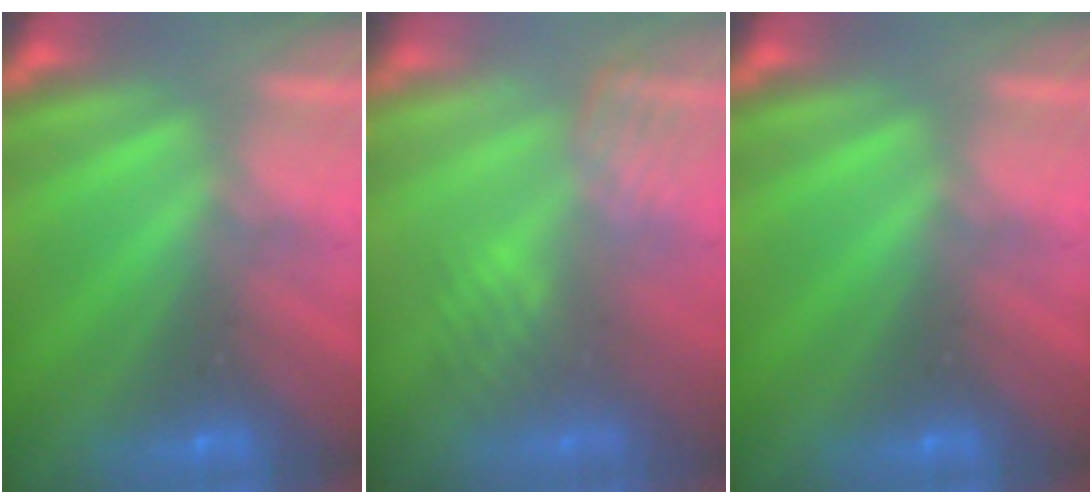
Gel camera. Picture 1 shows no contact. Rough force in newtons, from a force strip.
{"total": 2.8}
{"total": 0.0}